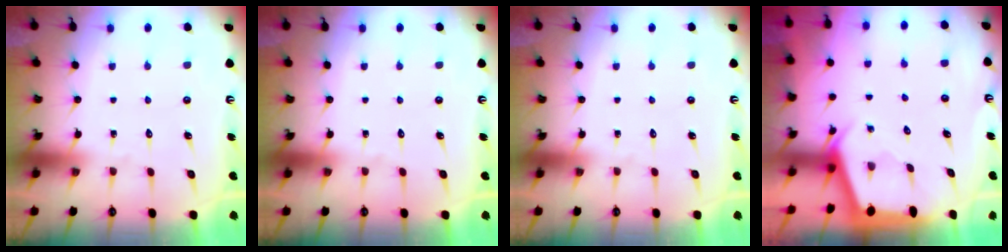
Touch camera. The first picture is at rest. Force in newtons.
{"total": 0.0}
{"total": 0.0}
{"total": 2.3, "press": 2.3, "slide": 0.3}